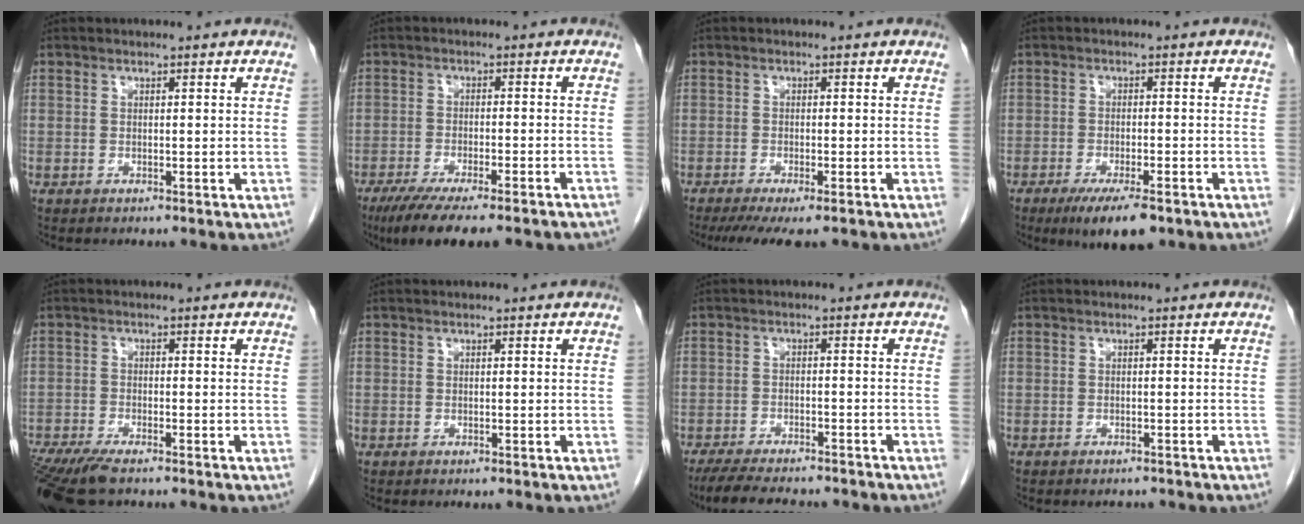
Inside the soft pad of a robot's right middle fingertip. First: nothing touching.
{"total": 13.9, "force": [-11.0, 2.4, 8.1], "torque": [-0.109, -0.020, -0.160]}
{"total": 7.2, "force": [-5.5, 1.2, 4.5], "torque": [-0.063, -0.016, -0.085]}
{"total": 7.2, "force": [-4.7, 1.7, 5.2], "torque": [-0.081, -0.012, -0.071]}
{"total": 8.6, "force": [-6.8, 1.5, 5.1], "torque": [-0.090, -0.020, -0.116]}
{"total": 0.0}
{"total": 10.4, "force": [-9.2, 1.4, 4.6], "torque": [-0.068, -0.015, -0.136]}
{"total": 1.5, "force": [-1.4, 0.5, 0.1], "torque": [-0.004, -0.001, -0.018]}